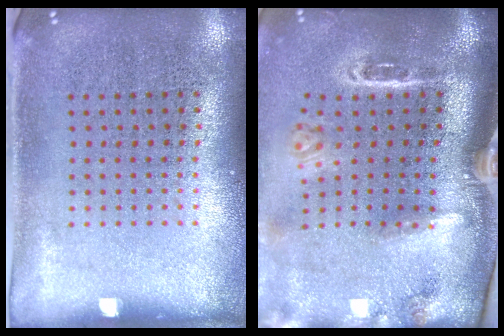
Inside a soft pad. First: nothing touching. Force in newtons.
{"total": 3.1, "press": 2.1, "slide": 2.3}